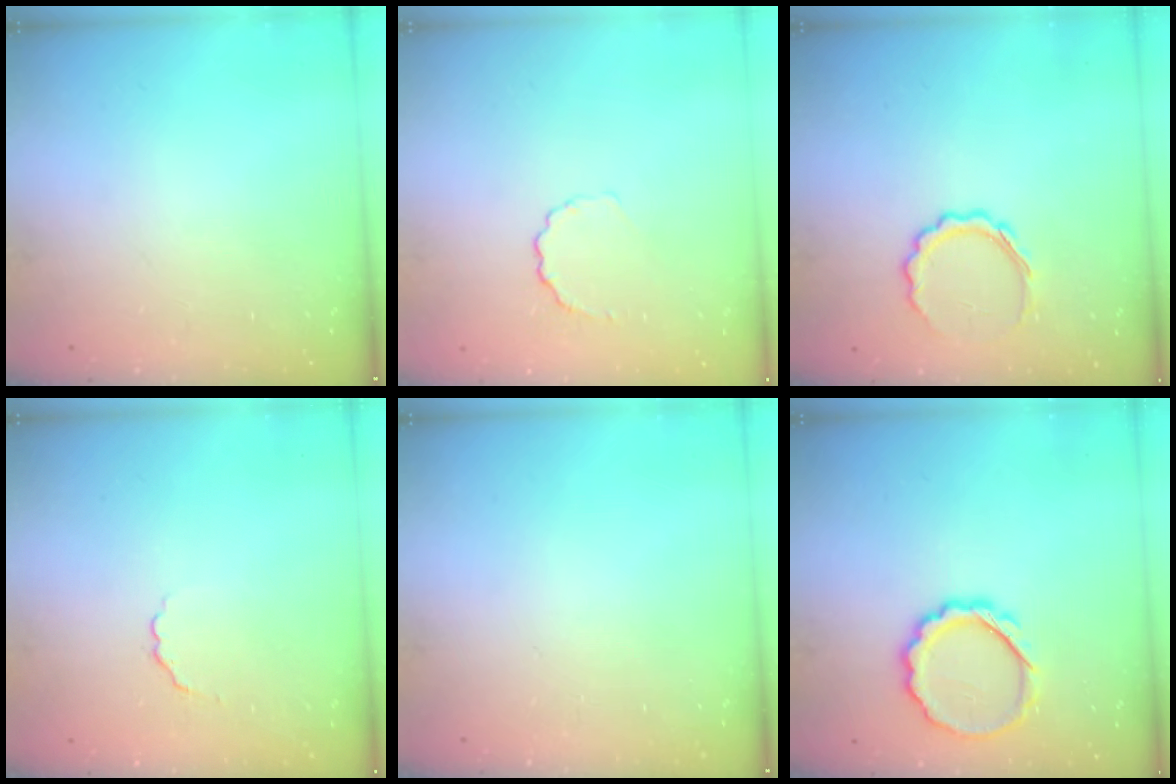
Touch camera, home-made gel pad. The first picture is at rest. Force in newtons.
{"total": 3.7, "press": 3.5, "slide": 1.3}
{"total": 7.6, "press": 7.4, "slide": 1.6}
{"total": 1.8, "press": 1.5, "slide": 1.0}
{"total": 0.0}
{"total": 9.9, "press": 9.8, "slide": 1.4}